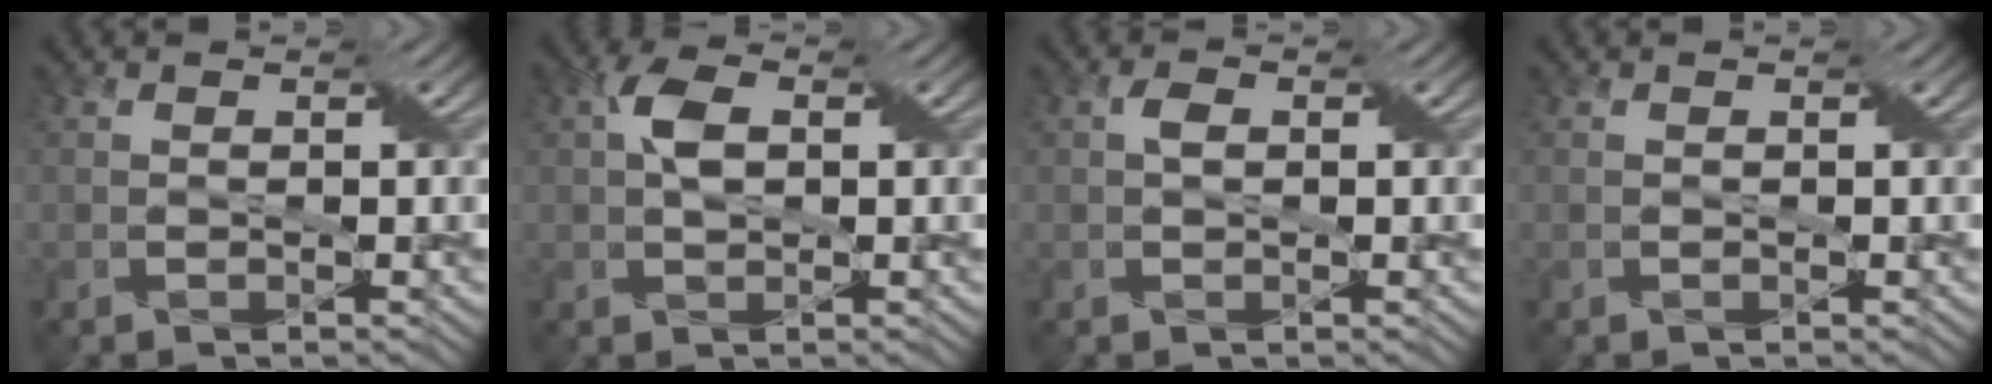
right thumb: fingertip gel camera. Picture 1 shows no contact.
{"total": 3.6, "force": [0.5, 2.0, 2.9], "torque": [-0.062, 0.008, 0.005]}
{"total": 1.5, "force": [0.2, 0.9, 1.1], "torque": [-0.022, 0.005, 0.001]}
{"total": 0.0}